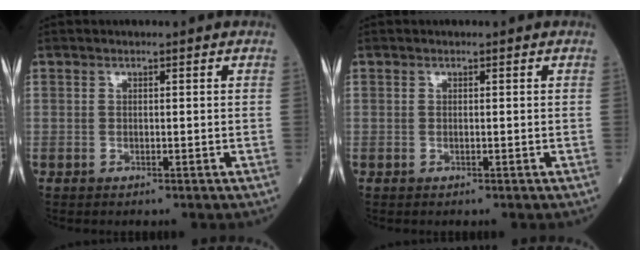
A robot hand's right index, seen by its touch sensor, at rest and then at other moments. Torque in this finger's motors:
{"motor_torque": [0.18, -0.01, 0.08, 0.01]}